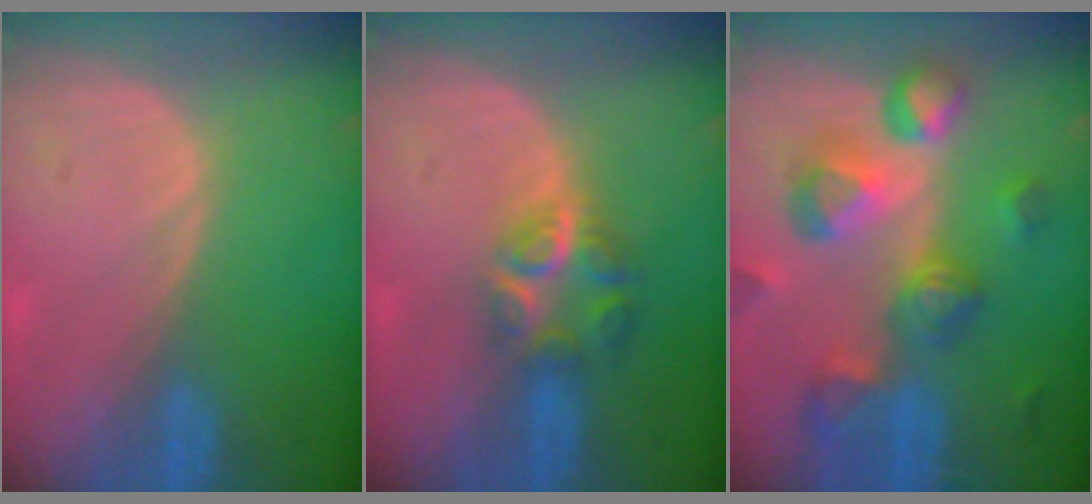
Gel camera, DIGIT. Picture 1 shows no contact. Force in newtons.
{"total": 5.9, "press": 5.4, "slide": 2.5}
{"total": 11.1, "press": 10.0, "slide": 4.9}